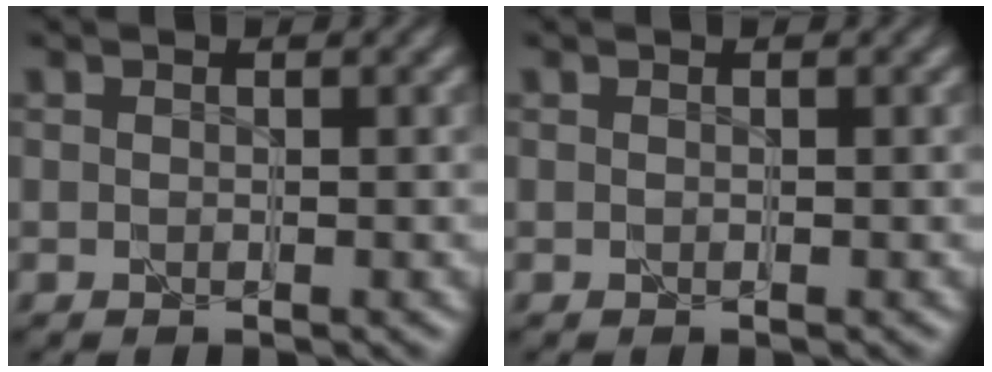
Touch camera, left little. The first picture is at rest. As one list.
[{"total": 0.0}]